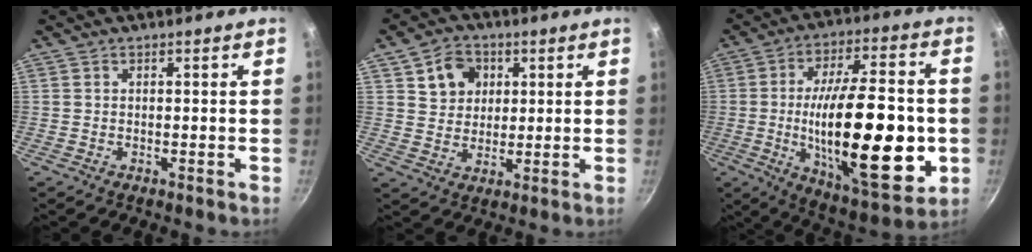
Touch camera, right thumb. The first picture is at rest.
{"total": 8.7, "force": [3.4, 7.1, 3.5], "torque": [-0.030, -0.005, 0.062]}
{"total": 28.7, "force": [-3.7, 10.8, 26.3], "torque": [-0.407, 0.002, -0.049]}